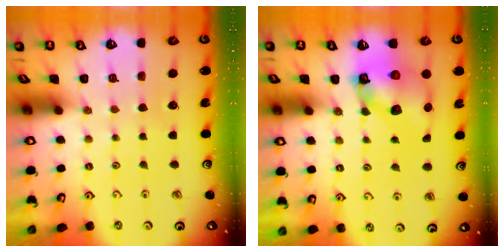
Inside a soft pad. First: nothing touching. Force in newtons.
{"total": 10.7, "press": 10.6, "slide": 1.5}